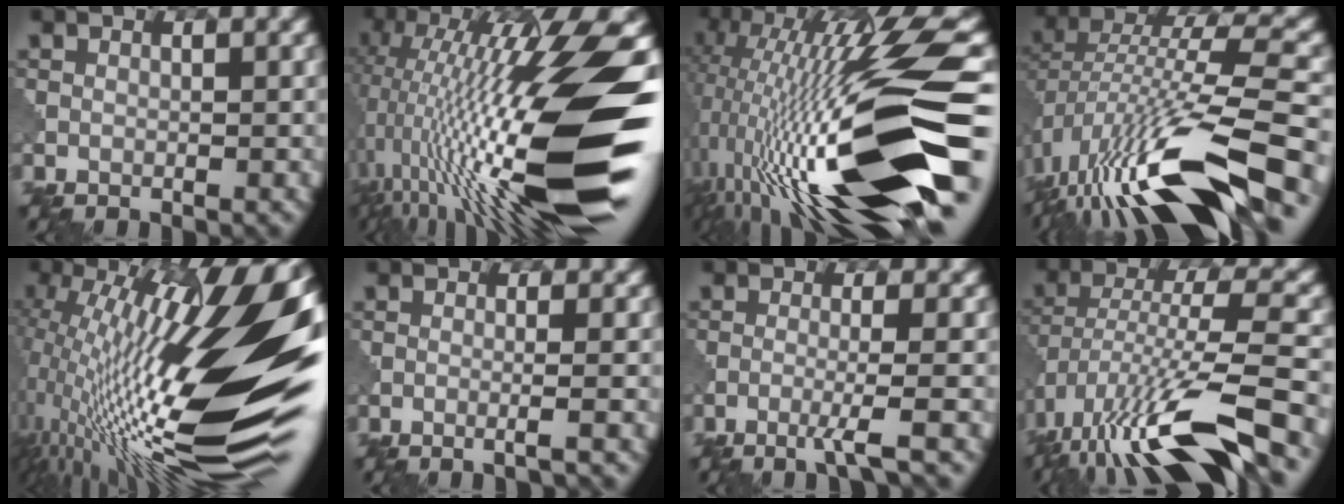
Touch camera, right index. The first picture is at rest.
{"total": 17.6, "force": [-2.8, 3.2, 17.1], "torque": [-0.297, 0.021, -0.049]}
{"total": 16.7, "force": [-4.0, 3.1, 15.9], "torque": [-0.292, 0.022, -0.061]}
{"total": 14.5, "force": [-6.7, 4.3, 12.2], "torque": [-0.236, 0.017, -0.113]}
{"total": 19.5, "force": [0.6, 5.7, 18.6], "torque": [-0.303, 0.002, -0.001]}
{"total": 1.9, "force": [-0.4, 0.5, 1.8], "torque": [-0.020, -0.002, -0.025]}
{"total": 2.9, "force": [-1.3, 0.2, 2.6], "torque": [-0.039, 0.002, -0.039]}
{"total": 12.8, "force": [-7.0, 3.4, 10.1], "torque": [-0.193, 0.005, -0.124]}